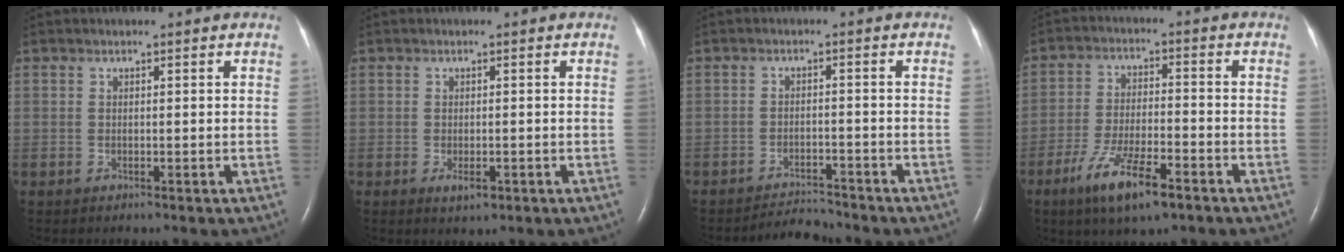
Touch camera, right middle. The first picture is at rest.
{"total": 2.1, "force": [-1.0, 0.8, 1.7], "torque": [-0.024, -0.001, -0.011]}
{"total": 3.5, "force": [-3.5, 0.0, -0.4], "torque": [0.000, -0.013, -0.056]}
{"total": 9.8, "force": [-5.9, 2.0, 7.5], "torque": [-0.145, -0.015, -0.103]}